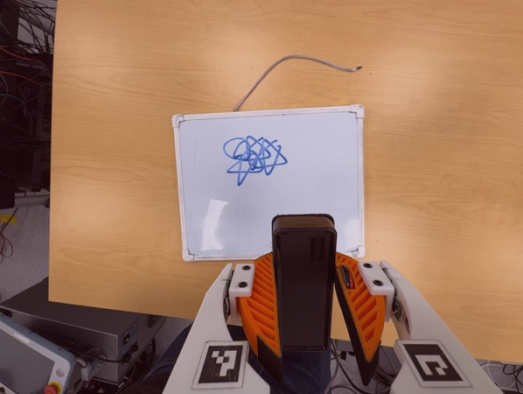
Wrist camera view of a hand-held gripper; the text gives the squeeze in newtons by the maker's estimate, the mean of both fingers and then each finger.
{"total": 6.1, "left": 5.3, "right": 6.9}